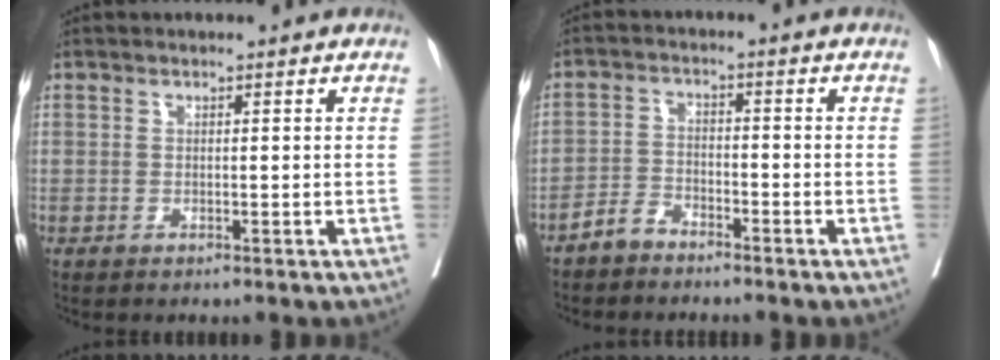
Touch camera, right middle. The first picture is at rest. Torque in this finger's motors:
{"motor_torque": [-0.09, -1.08, 0.06, 0.00]}